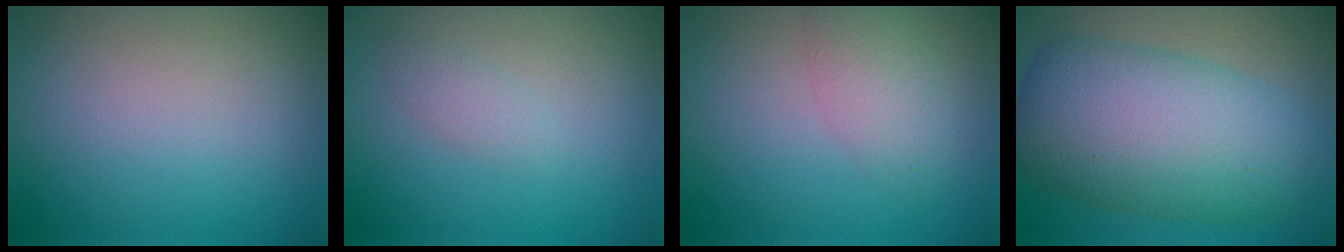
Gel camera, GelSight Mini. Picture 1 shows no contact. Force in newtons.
{"total": 1.2, "press": 1.1, "slide": 0.1}
{"total": 3.0, "press": 3.0, "slide": 0.2}
{"total": 11.0, "press": 11.0, "slide": 0.1}